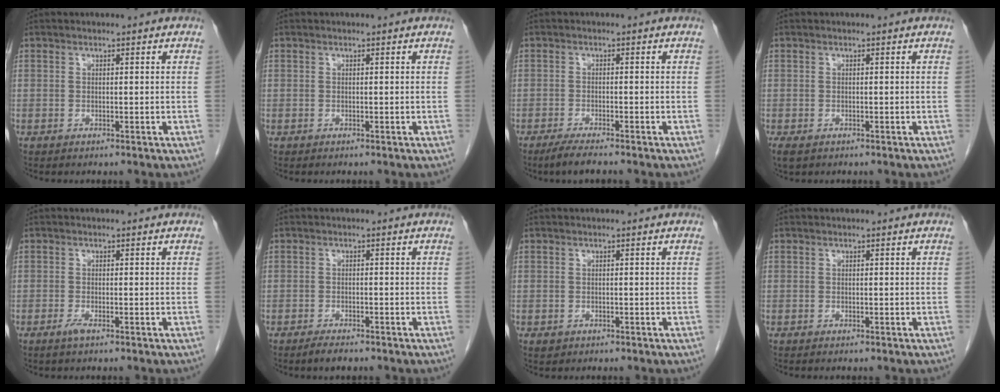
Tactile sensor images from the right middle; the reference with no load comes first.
{"total": 0.0}
{"total": 3.3, "force": [-2.7, 0.1, 1.9], "torque": [-0.043, -0.009, -0.051]}
{"total": 2.0, "force": [-1.2, 1.2, 1.2], "torque": [-0.025, -0.004, -0.012]}
{"total": 1.2, "force": [-0.8, 0.0, 0.9], "torque": [-0.021, -0.003, -0.016]}
{"total": 2.1, "force": [-1.7, 0.5, 1.1], "torque": [-0.028, -0.005, -0.027]}
{"total": 0.8, "force": [-0.3, 0.7, 0.2], "torque": [-0.006, 0.002, 0.001]}
{"total": 0.0}